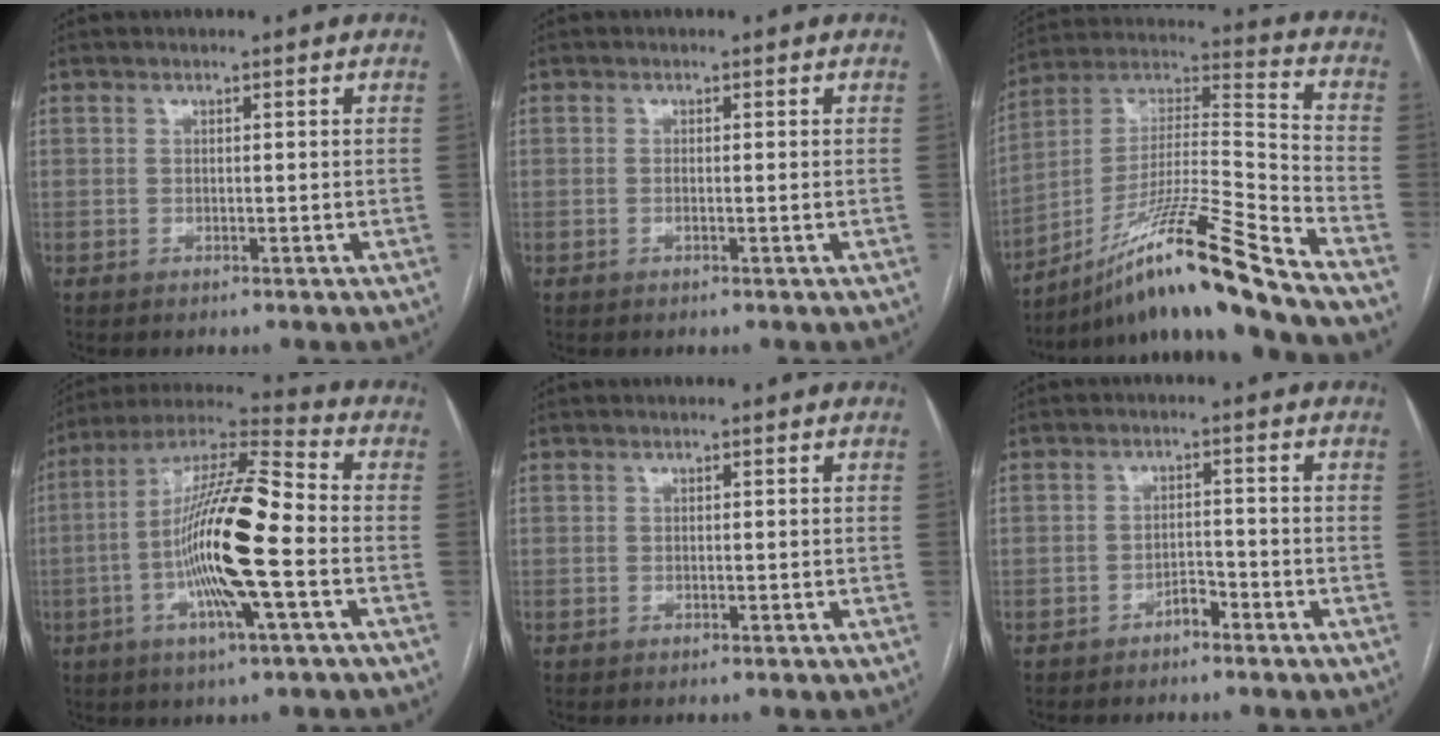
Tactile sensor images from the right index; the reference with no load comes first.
{"total": 0.8, "force": [-0.1, 0.0, 0.8], "torque": [-0.018, -0.002, 0.000]}
{"total": 18.6, "force": [-13.9, -2.3, 12.2], "torque": [-0.233, 0.004, -0.245]}
{"total": 17.3, "force": [-3.1, 1.5, 16.9], "torque": [-0.318, 0.003, -0.064]}
{"total": 0.0}
{"total": 2.3, "force": [-1.8, 1.0, 1.0], "torque": [-0.011, 0.006, -0.031]}